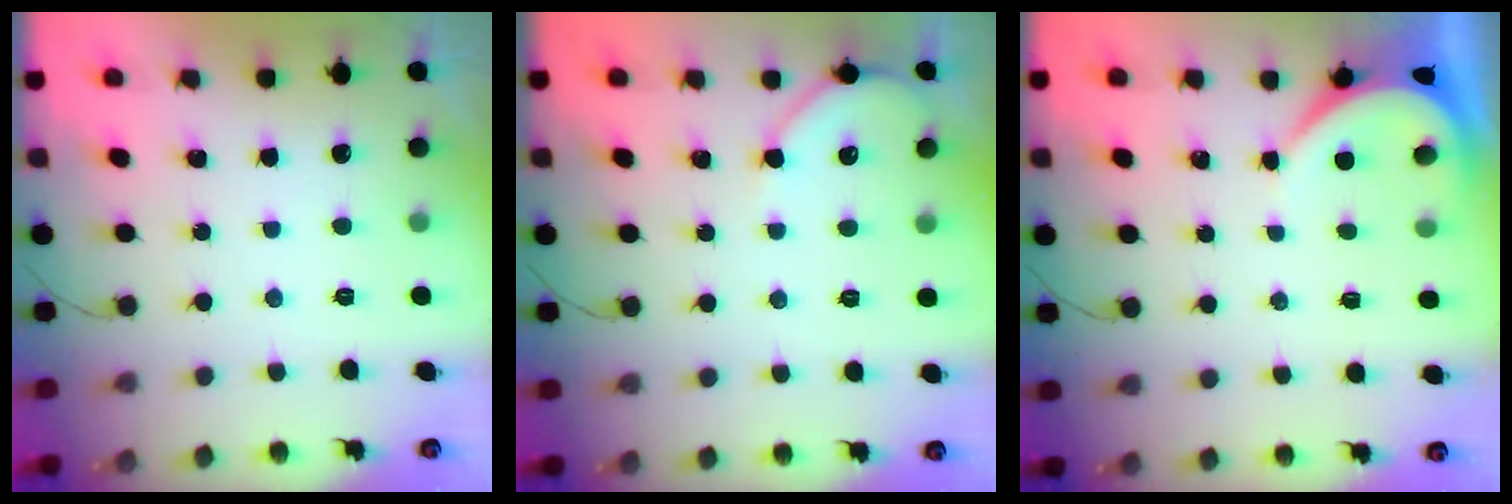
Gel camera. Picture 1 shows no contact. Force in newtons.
{"total": 5.9, "press": 5.8, "slide": 0.9}
{"total": 3.9, "press": 3.9, "slide": 0.5}